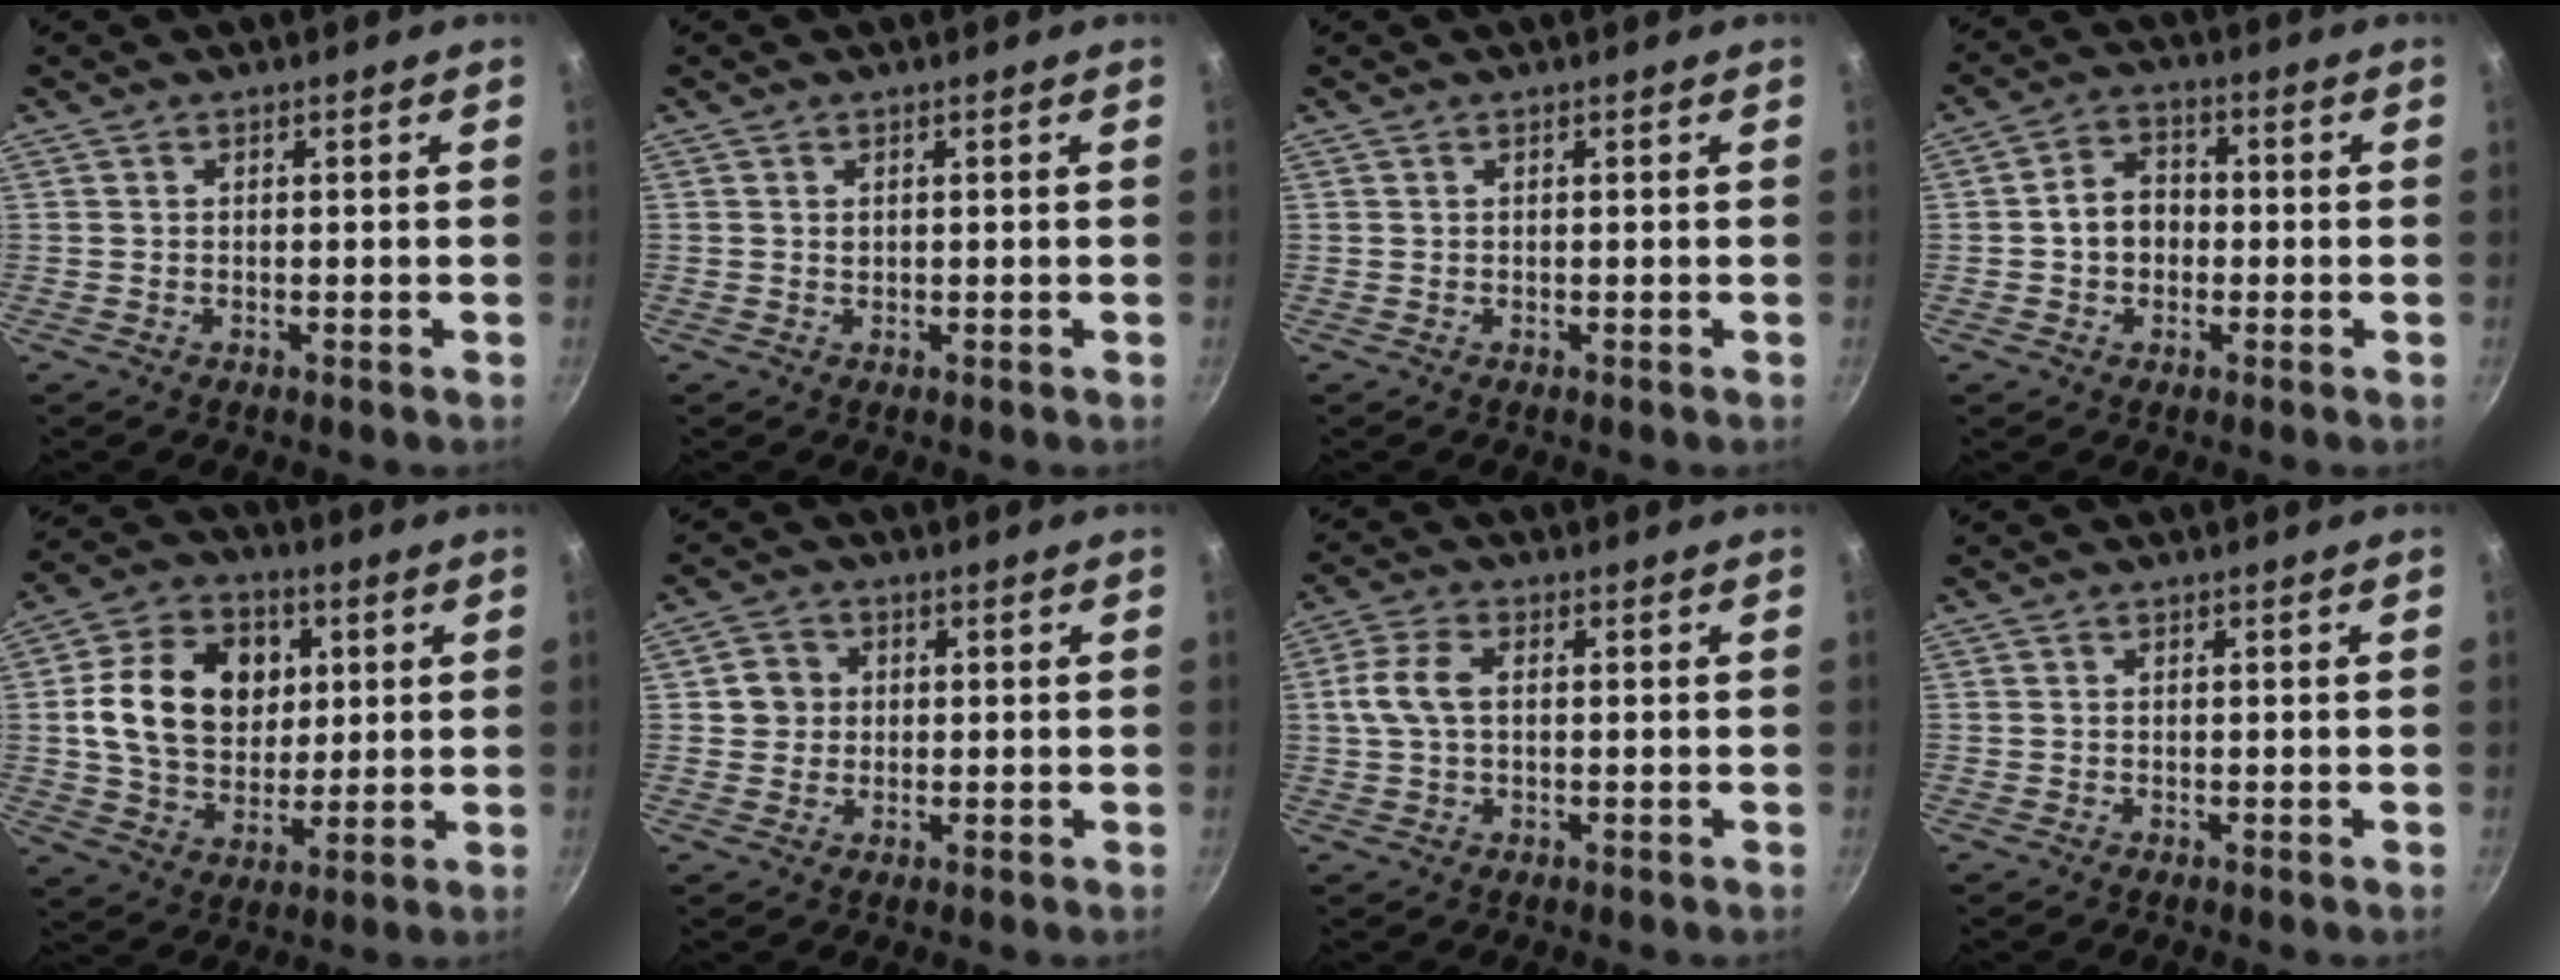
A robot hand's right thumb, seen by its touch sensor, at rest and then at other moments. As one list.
[{"total": 0.7, "force": [0.2, 0.6, 0.3], "torque": [-0.004, 0.000, 0.004]}, {"total": 0.0}, {"total": 7.0, "force": [-0.7, 5.5, 4.2], "torque": [-0.044, 0.019, -0.020]}, {"total": 17.5, "force": [3.2, 13.3, 10.8], "torque": [-0.164, 0.005, 0.051]}, {"total": 4.2, "force": [0.4, 4.0, 1.3], "torque": [0.005, 0.006, -0.001]}, {"total": 6.1, "force": [0.5, 3.7, 4.9], "torque": [-0.104, 0.015, 0.004]}, {"total": 0.0}]